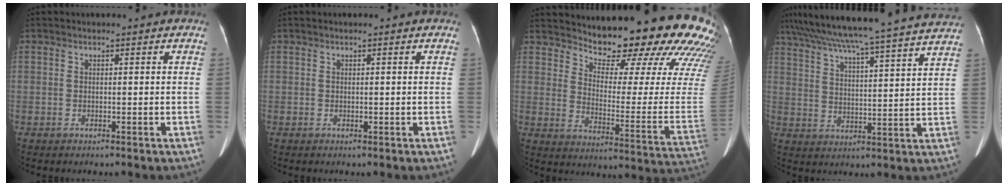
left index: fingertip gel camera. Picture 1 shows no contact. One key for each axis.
{"total": 0.0}
{"total": 25.9, "fx": 22.7, "fy": 3.8, "fz": 11.8, "tx": -0.167, "ty": -0.113, "tz": 0.270}
{"total": 29.8, "fx": 27.2, "fy": 0.5, "fz": 12.3, "tx": -0.213, "ty": -0.029, "tz": 0.353}